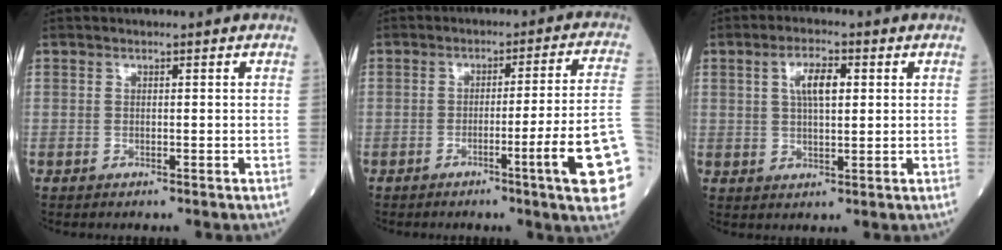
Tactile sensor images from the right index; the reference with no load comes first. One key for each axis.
{"total": 13.1, "fx": -4.4, "fy": -1.6, "fz": 12.2, "tx": -0.130, "ty": 0.003, "tz": -0.062}
{"total": 5.1, "fx": 1.4, "fy": 1.5, "fz": 4.6, "tx": -0.090, "ty": 0.008, "tz": 0.026}